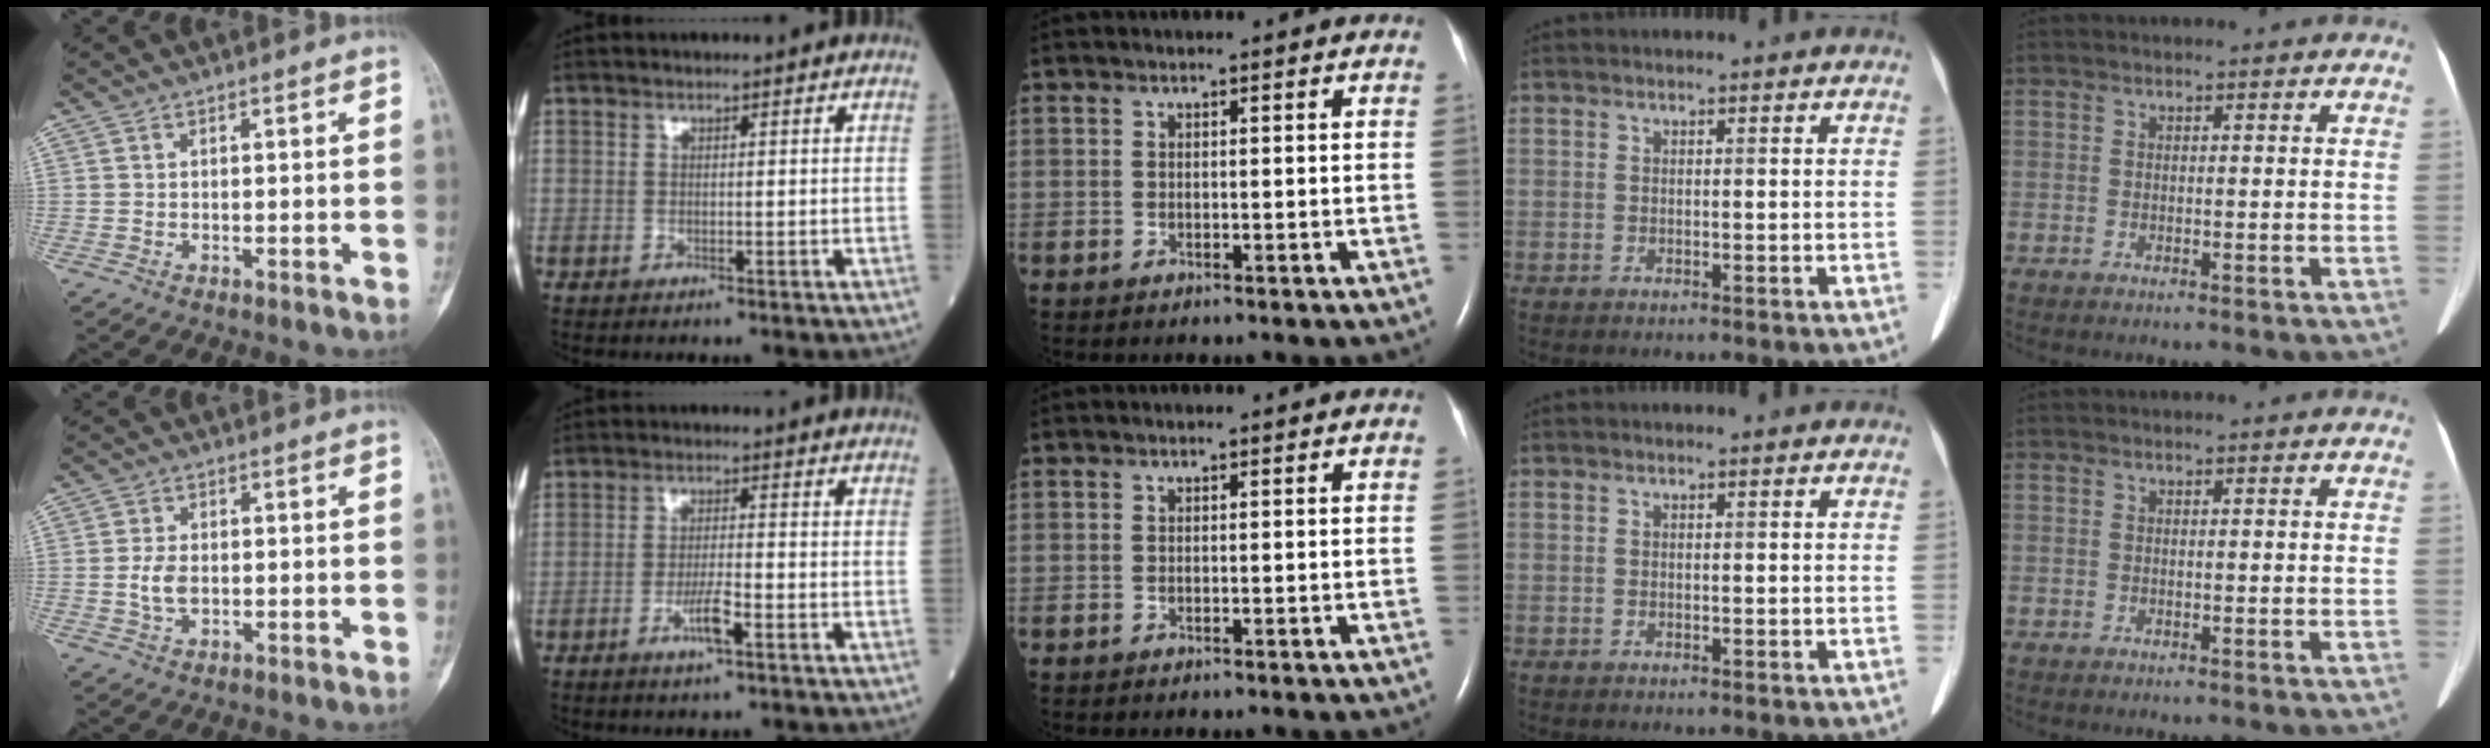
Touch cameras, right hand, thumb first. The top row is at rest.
{"thumb": {"total": 3.6, "force": [-0.4, 2.2, 2.7], "torque": [-0.052, 0.001, -0.007]}, "index": {"total": 4.0, "force": [-2.0, 0.3, 3.5], "torque": [-0.067, -0.004, -0.038]}}